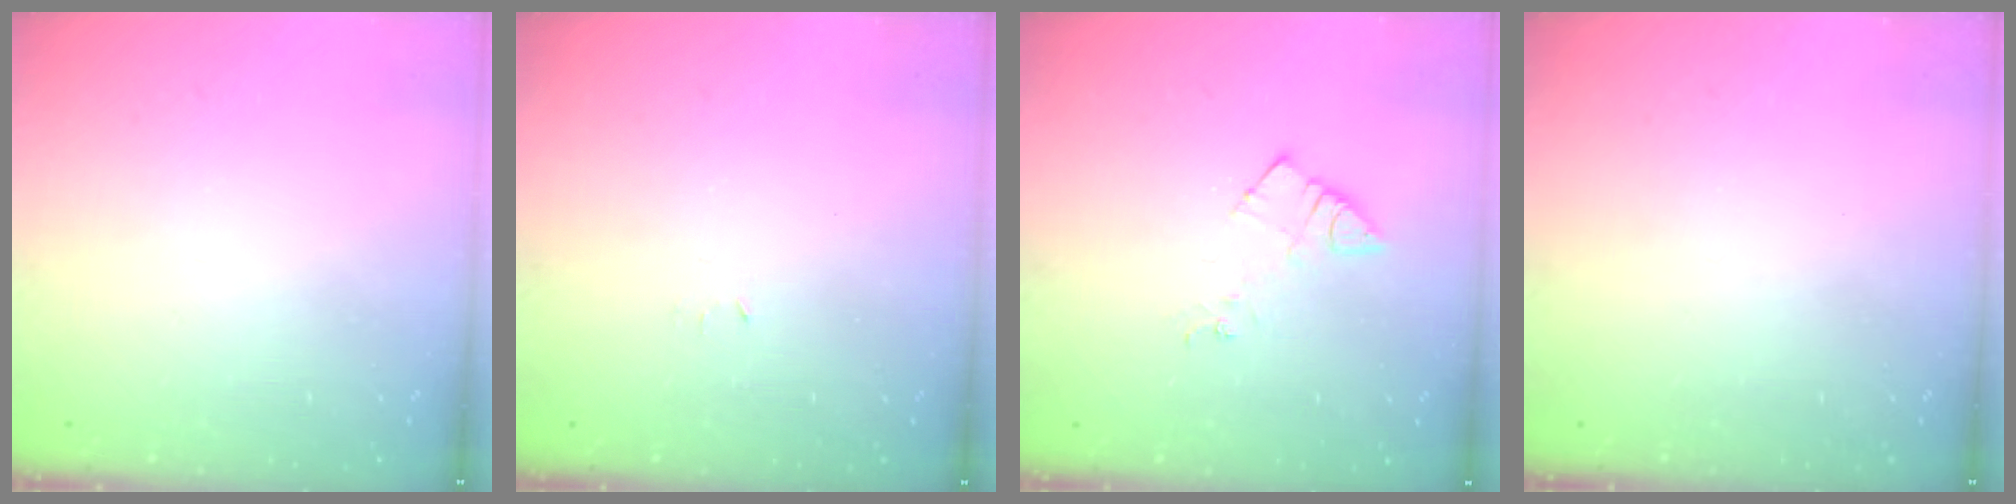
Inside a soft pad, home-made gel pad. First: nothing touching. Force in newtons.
{"total": 2.4, "press": 2.4, "slide": 0.4}
{"total": 5.2, "press": 5.2, "slide": 0.7}
{"total": 0.0}